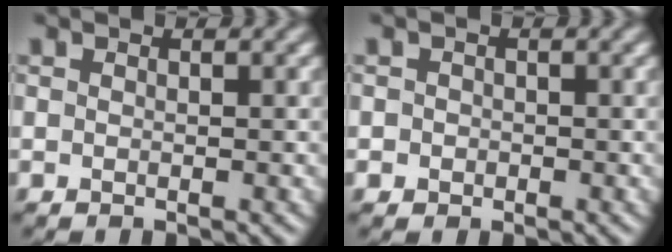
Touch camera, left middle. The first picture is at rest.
{"total": 0.9, "force": [-0.5, 0.8, -0.1], "torque": [0.015, -0.001, -0.009]}